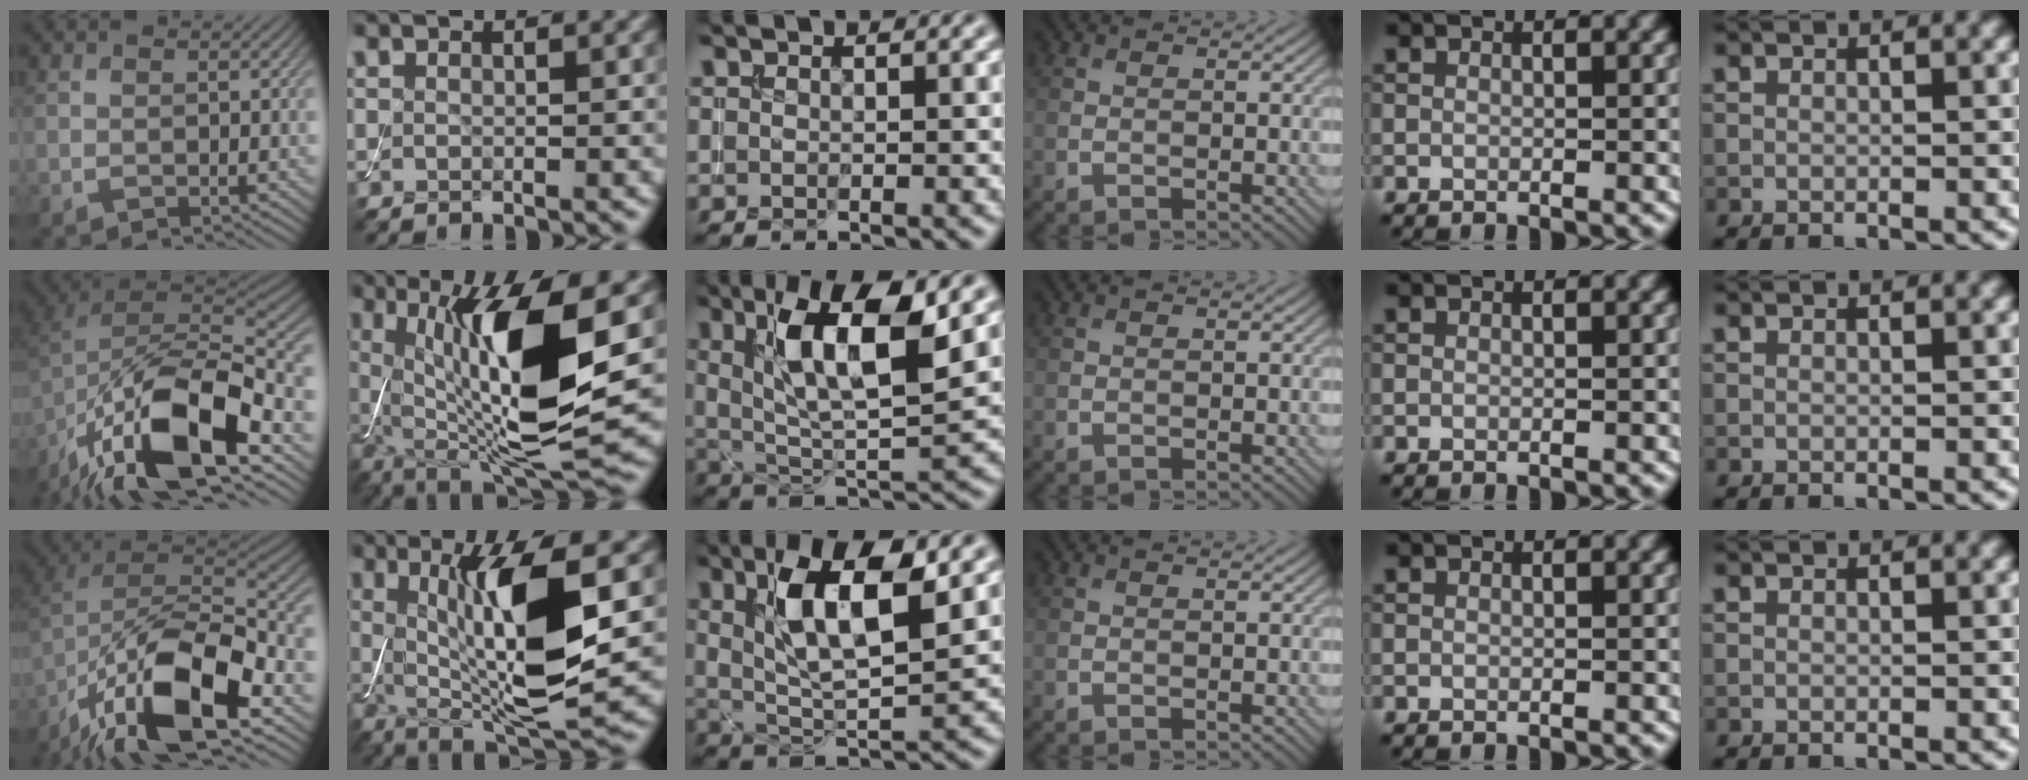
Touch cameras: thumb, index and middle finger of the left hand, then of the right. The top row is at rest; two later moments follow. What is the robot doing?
{"motion": "assemble", "object": "toy tower of hanoi"}